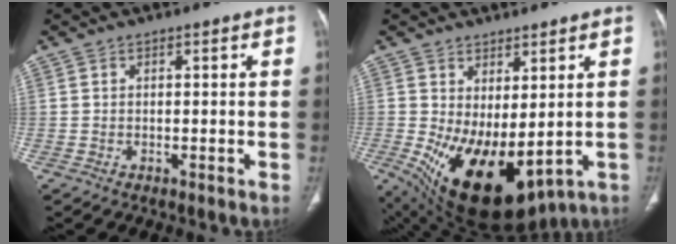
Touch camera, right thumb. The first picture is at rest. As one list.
[{"total": 15.1, "force": [-1.4, 7.4, 13.1], "torque": [-0.215, -0.020, 0.012]}]